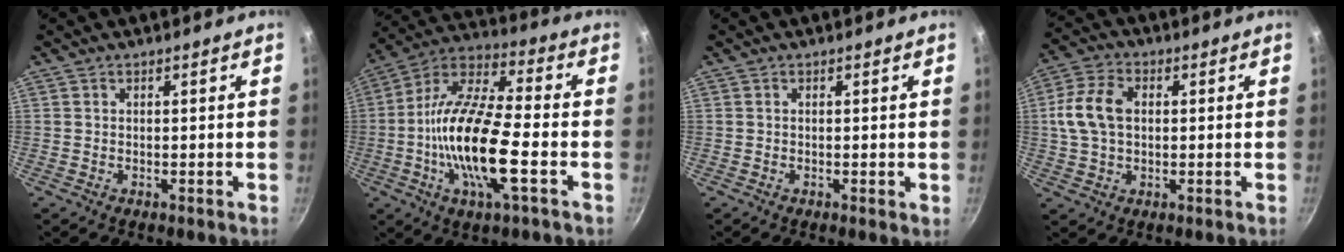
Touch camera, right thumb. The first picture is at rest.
{"total": 19.1, "force": [-4.2, 5.9, 17.6], "torque": [-0.337, 0.028, -0.099]}
{"total": 0.5, "force": [-0.1, 0.1, 0.5], "torque": [-0.006, -0.003, -0.003]}
{"total": 10.0, "force": [1.1, 6.8, 7.2], "torque": [-0.136, 0.019, 0.014]}